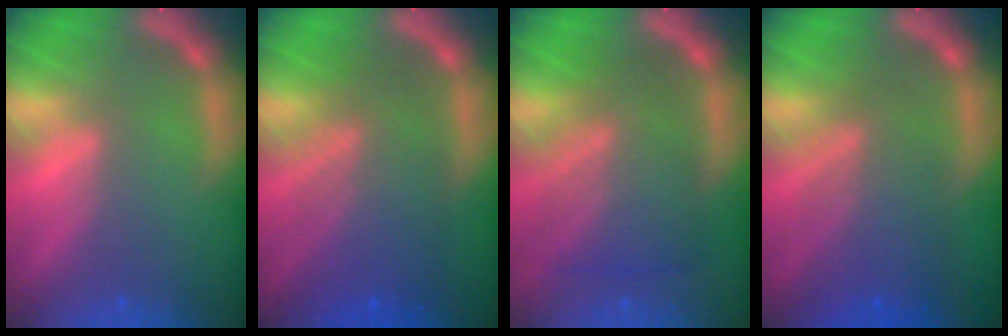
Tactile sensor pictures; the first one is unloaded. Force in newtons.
{"total": 8.1}
{"total": 8.1}
{"total": 7.0}